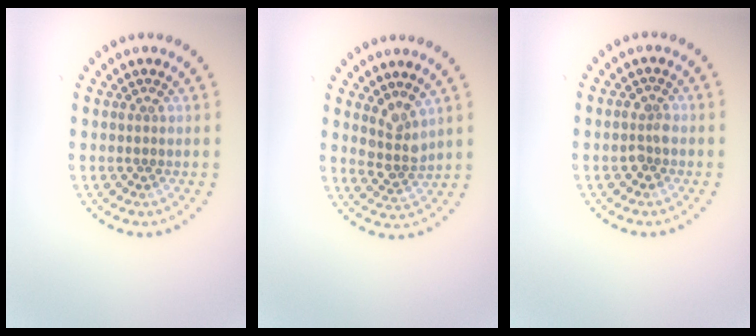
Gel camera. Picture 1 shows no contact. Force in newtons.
{"total": 2.5, "press": 1.8, "slide": 1.7}
{"total": 1.3, "press": 1.2, "slide": 0.4}